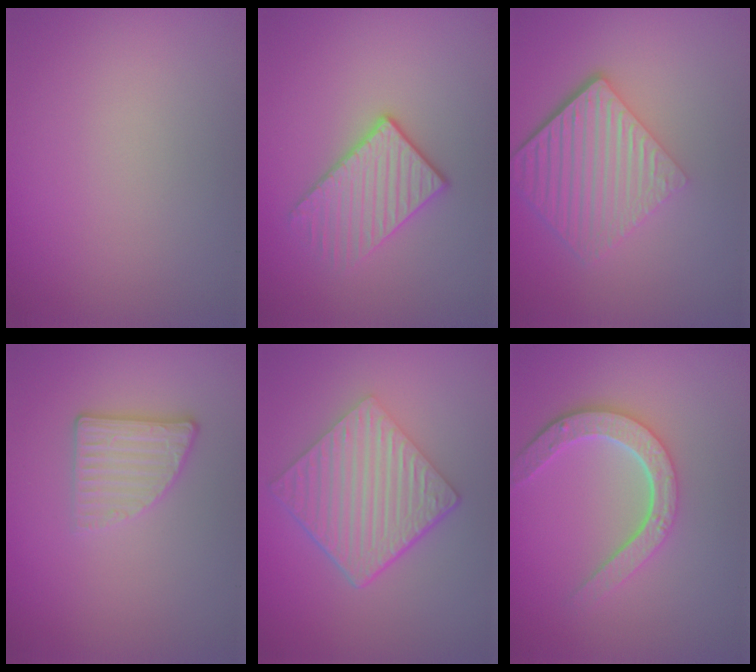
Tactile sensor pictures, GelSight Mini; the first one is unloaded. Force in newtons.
{"total": 3.0, "press": 2.9, "slide": 0.8}
{"total": 6.6, "press": 4.4, "slide": 4.9}
{"total": 2.7, "press": 2.3, "slide": 1.4}
{"total": 6.7, "press": 4.8, "slide": 4.7}
{"total": 4.6, "press": 3.5, "slide": 2.9}